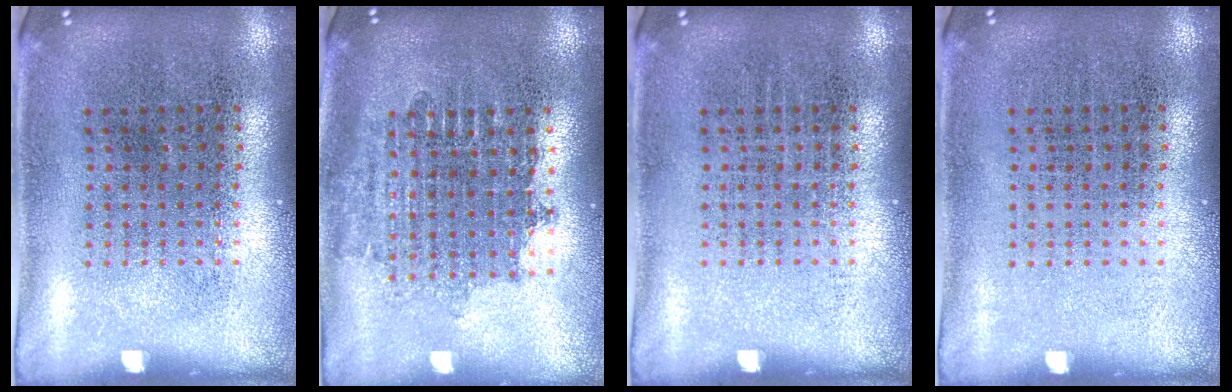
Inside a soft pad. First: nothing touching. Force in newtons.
{"total": 1.6, "press": 1.3, "slide": 0.9}
{"total": 0.0}
{"total": 0.0}